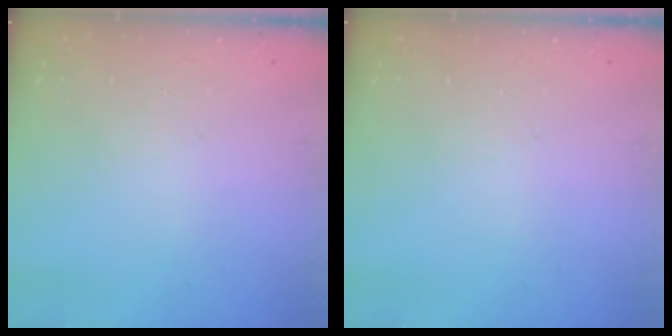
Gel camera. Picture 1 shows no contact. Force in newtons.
{"total": 0.0}